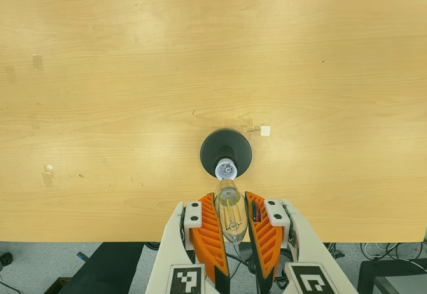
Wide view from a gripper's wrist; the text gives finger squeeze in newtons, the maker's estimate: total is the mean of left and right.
{"total": 20.6, "left": 25.1, "right": 16.0}